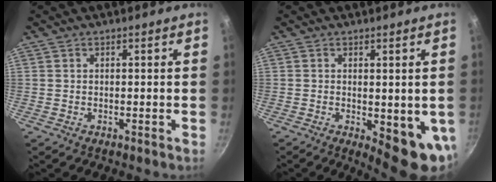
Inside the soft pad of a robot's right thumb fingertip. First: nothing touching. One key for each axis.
{"total": 9.6, "fx": -1.5, "fy": 3.5, "fz": 8.8, "tx": -0.092, "ty": -0.014, "tz": -0.010}